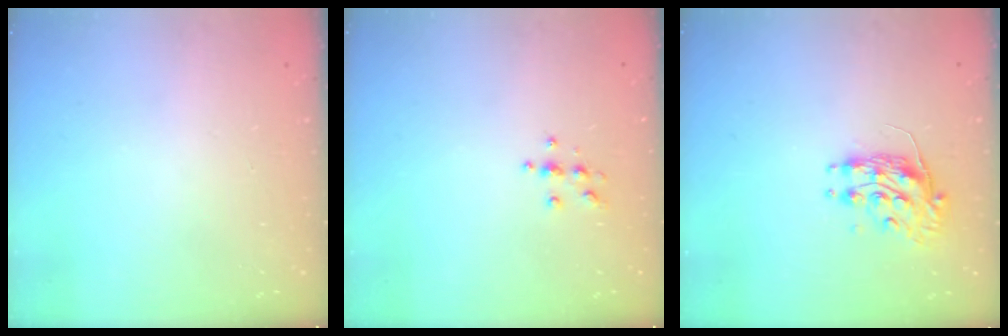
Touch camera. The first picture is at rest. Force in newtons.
{"total": 4.5, "press": 4.4, "slide": 0.6}
{"total": 8.8, "press": 8.8, "slide": 0.0}